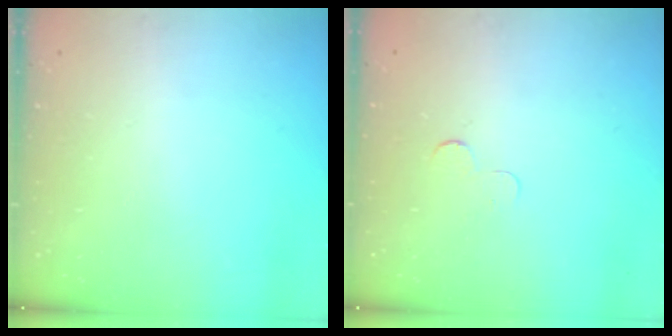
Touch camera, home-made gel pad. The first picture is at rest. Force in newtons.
{"total": 2.3, "press": 2.3, "slide": 0.2}